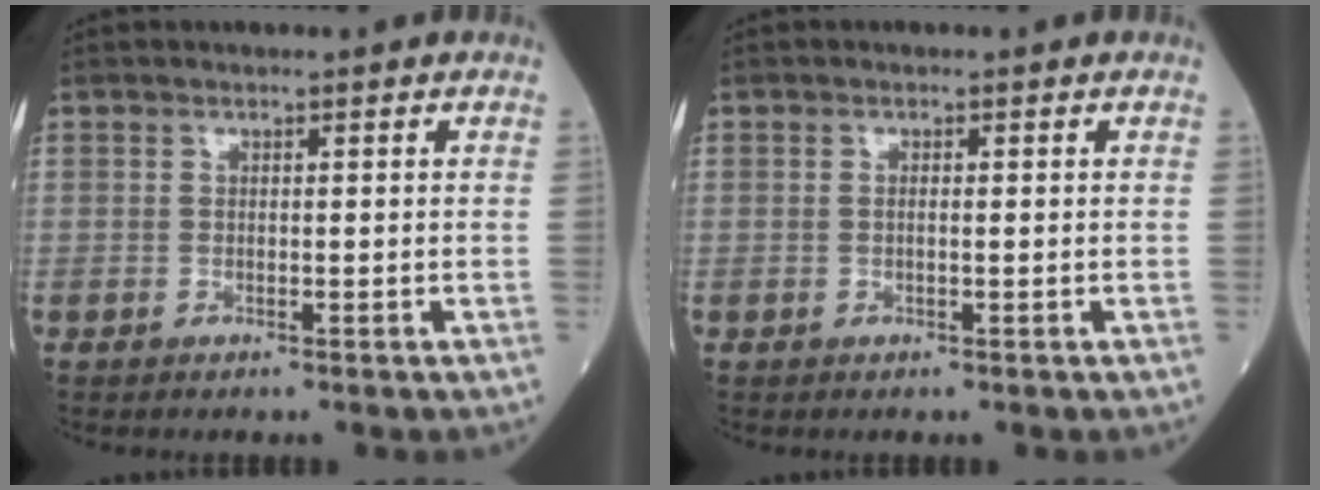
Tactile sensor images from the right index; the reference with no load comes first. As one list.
[{"total": 0.7, "force": [0.0, 0.1, 0.6], "torque": [-0.015, 0.001, -0.001]}]